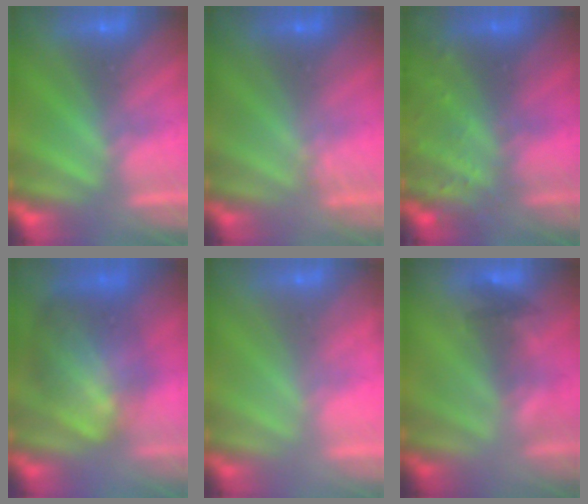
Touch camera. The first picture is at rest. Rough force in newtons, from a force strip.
{"total": 1.3}
{"total": 7.0}
{"total": 8.7}
{"total": 2.1}
{"total": 2.3}